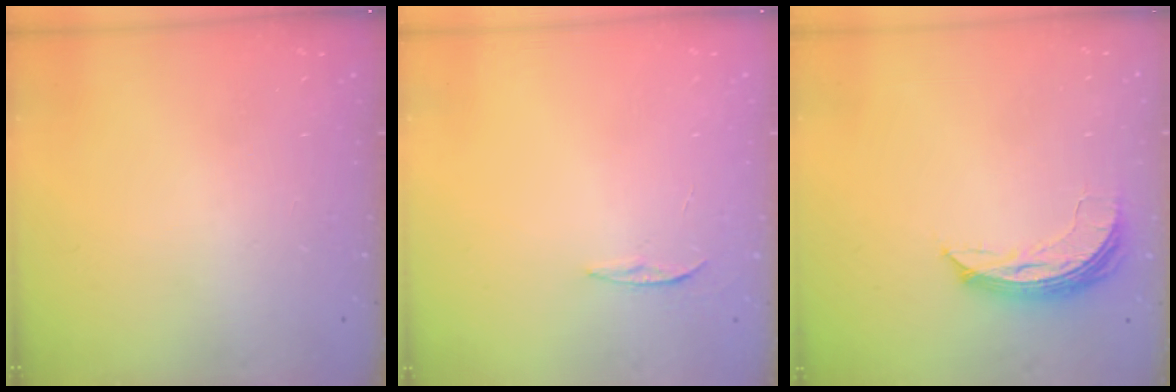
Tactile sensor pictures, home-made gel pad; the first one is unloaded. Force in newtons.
{"total": 3.4, "press": 3.4, "slide": 0.4}
{"total": 8.2, "press": 8.2, "slide": 0.1}